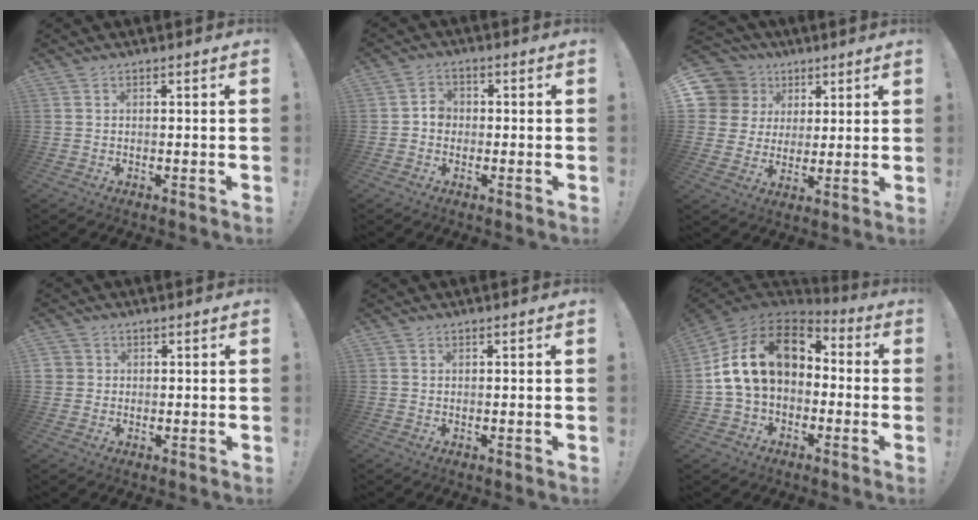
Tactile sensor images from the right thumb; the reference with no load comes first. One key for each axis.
{"total": 4.0, "fx": -0.9, "fy": 3.3, "fz": 2.0, "tx": -0.023, "ty": 0.008, "tz": -0.019}
{"total": 10.6, "fx": 4.0, "fy": 9.3, "fz": 3.1, "tx": -0.052, "ty": -0.019, "tz": 0.088}
{"total": 2.7, "fx": 0.8, "fy": 2.5, "fz": 0.2, "tx": -0.007, "ty": 0.001, "tz": 0.016}
{"total": 0.7, "fx": 0.6, "fy": 0.5, "fz": -0.1, "tx": 0.003, "ty": 0.000, "tz": 0.011}
{"total": 19.4, "fx": 4.3, "fy": 12.9, "fz": 13.9, "tx": -0.235, "ty": 0.003, "tz": 0.081}